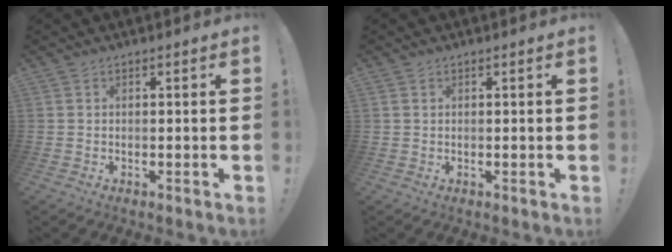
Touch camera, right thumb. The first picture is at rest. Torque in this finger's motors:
{"motor_torque": [0.09, -0.17, 0.04, 0.25, 0.11]}